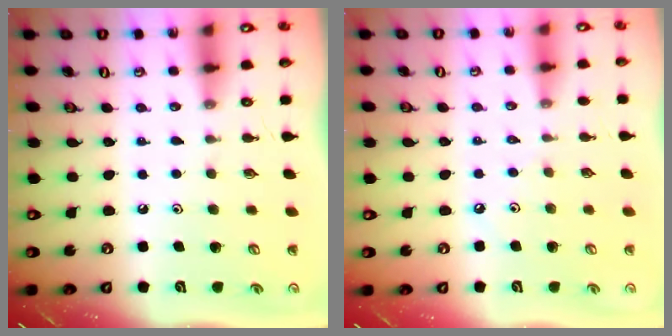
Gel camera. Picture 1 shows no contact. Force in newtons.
{"total": 1.2, "press": 1.1, "slide": 0.4}